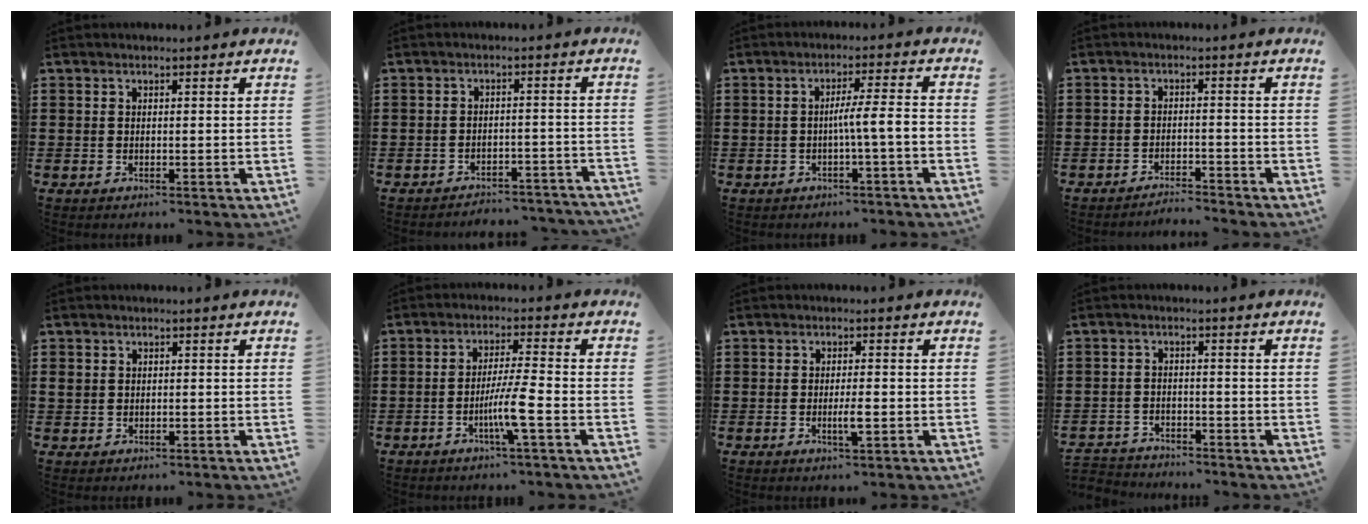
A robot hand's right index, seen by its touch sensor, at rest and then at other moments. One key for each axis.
{"total": 3.0, "fx": -3.0, "fy": 0.2, "fz": 0.2, "tx": -0.009, "ty": 0.001, "tz": -0.064}
{"total": 4.4, "fx": -1.1, "fy": -0.1, "fz": 4.3, "tx": -0.079, "ty": -0.002, "tz": -0.023}
{"total": 2.6, "fx": -2.6, "fy": 0.0, "fz": -0.1, "tx": -0.005, "ty": 0.002, "tz": -0.057}
{"total": 1.2, "fx": 0.1, "fy": 1.1, "fz": 0.5, "tx": -0.013, "ty": 0.007, "tz": 0.001}
{"total": 6.1, "fx": -2.4, "fy": -0.3, "fz": 5.6, "tx": -0.108, "ty": -0.014, "tz": -0.047}
{"total": 3.1, "fx": -0.9, "fy": 0.5, "fz": 2.9, "tx": -0.050, "ty": 0.000, "tz": -0.015}
{"total": 2.8, "fx": -2.8, "fy": 0.3, "fz": -0.3, "tx": -0.003, "ty": 0.000, "tz": -0.062}